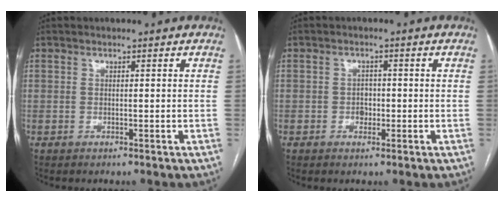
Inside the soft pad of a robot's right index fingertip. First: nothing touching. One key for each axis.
{"total": 2.0, "fx": -0.4, "fy": 1.6, "fz": 1.1, "tx": -0.012, "ty": 0.006, "tz": -0.006}